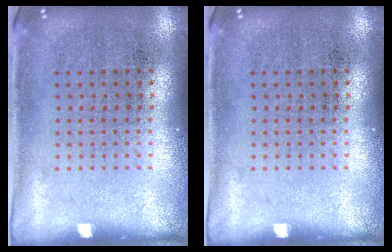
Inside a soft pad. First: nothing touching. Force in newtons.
{"total": 0.0}